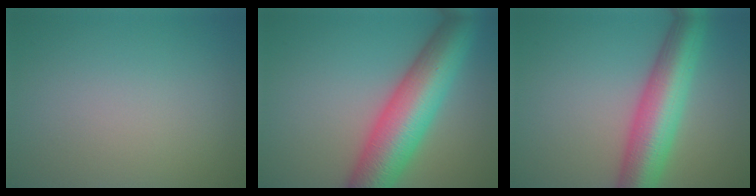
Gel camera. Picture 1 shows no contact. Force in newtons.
{"total": 10.6, "press": 10.6, "slide": 0.4}
{"total": 8.5, "press": 8.5, "slide": 0.3}